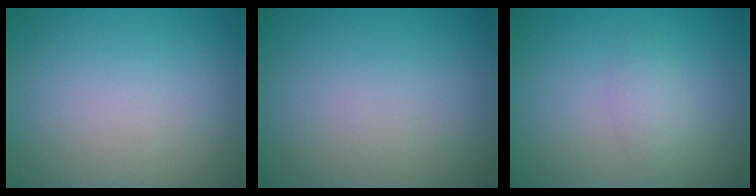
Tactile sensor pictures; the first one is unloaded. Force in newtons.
{"total": 0.0}
{"total": 1.9, "press": 1.9, "slide": 0.1}